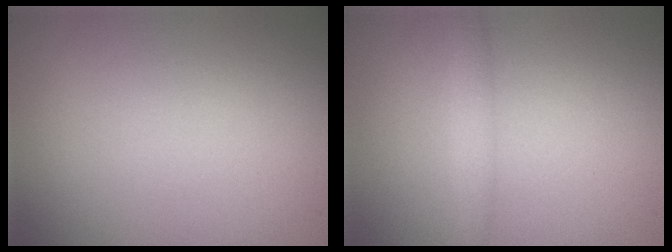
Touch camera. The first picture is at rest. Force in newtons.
{"total": 1.4, "press": 1.4, "slide": 0.0}